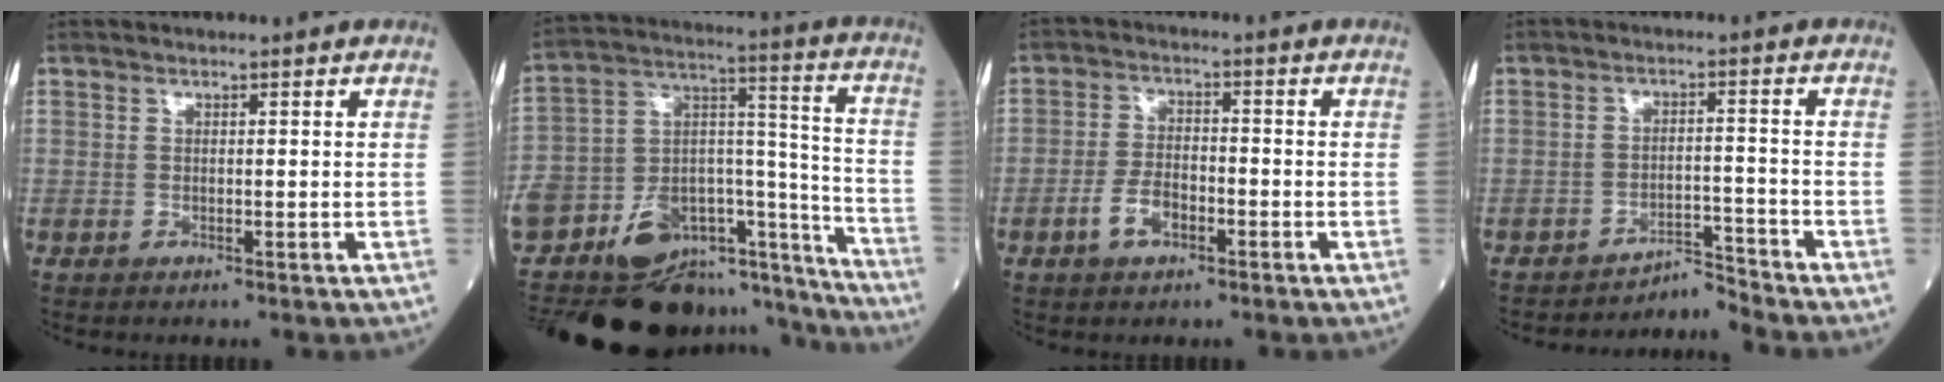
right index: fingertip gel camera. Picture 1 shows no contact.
{"total": 32.1, "force": [-25.5, 11.5, 15.8], "torque": [-0.298, 0.017, -0.379]}
{"total": 5.0, "force": [-2.3, 2.4, 3.7], "torque": [-0.077, 0.004, -0.044]}
{"total": 4.3, "force": [-3.7, -1.4, -1.5], "torque": [0.032, 0.007, -0.055]}